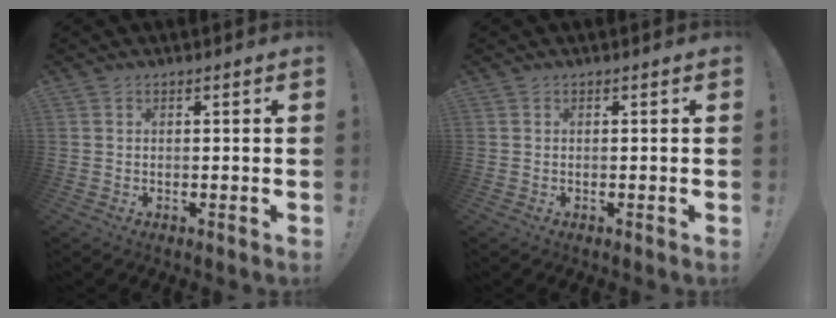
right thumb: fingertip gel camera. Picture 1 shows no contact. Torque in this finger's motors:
{"motor_torque": [-0.01, 0.01, 0.00, 0.00, 0.00]}